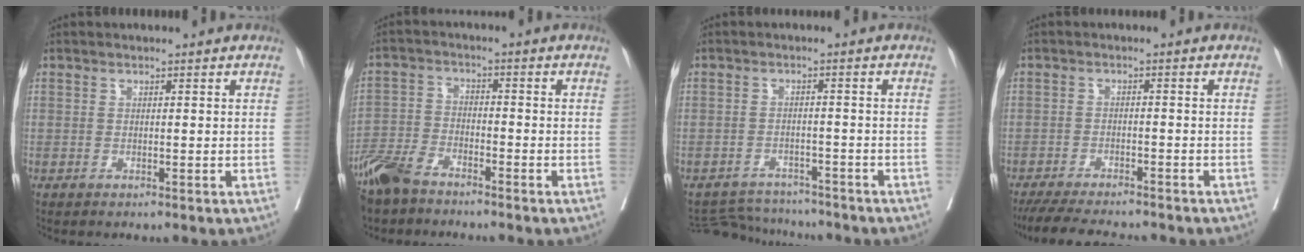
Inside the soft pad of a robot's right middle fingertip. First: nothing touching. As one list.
[{"total": 7.0, "force": [-5.7, 2.3, 3.2], "torque": [-0.074, -0.014, -0.114]}, {"total": 6.8, "force": [-6.7, 1.2, -0.3], "torque": [0.002, 0.005, -0.101]}, {"total": 9.9, "force": [-9.1, 1.3, 3.7], "torque": [-0.058, -0.014, -0.136]}]